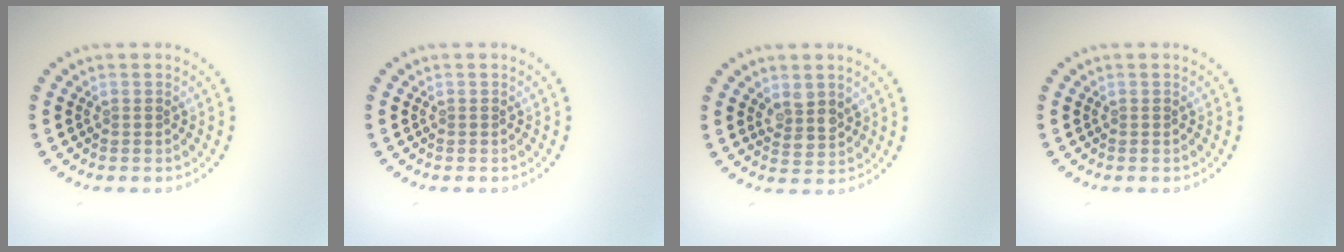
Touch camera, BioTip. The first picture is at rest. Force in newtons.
{"total": 0.0}
{"total": 2.4, "press": 2.2, "slide": 1.1}
{"total": 0.0}